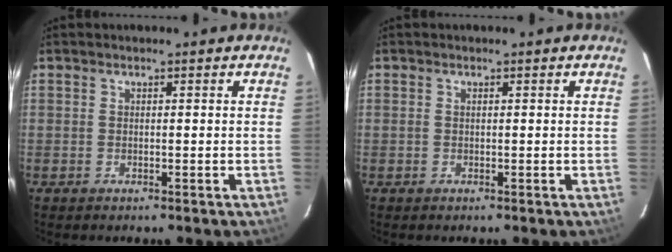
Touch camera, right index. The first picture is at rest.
{"total": 0.0}